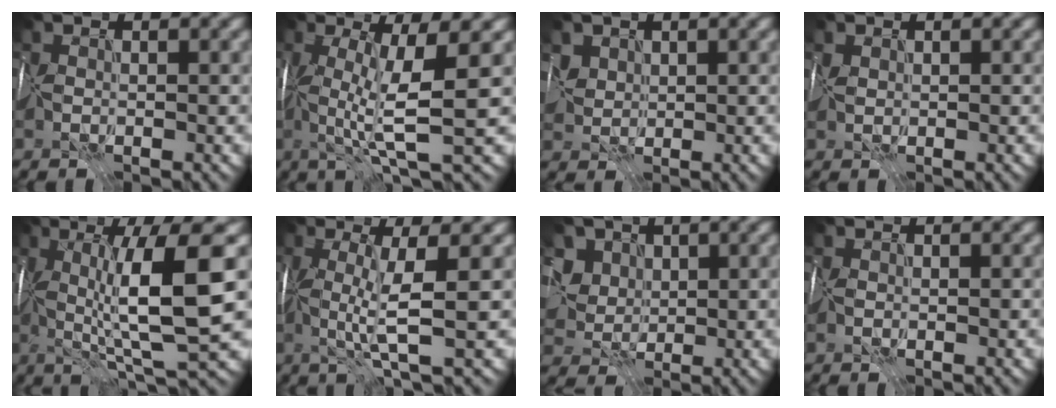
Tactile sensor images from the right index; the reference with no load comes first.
{"total": 4.9, "force": [-0.2, -0.4, 4.8], "torque": [-0.076, -0.008, 0.000]}
{"total": 2.0, "force": [1.5, 1.3, 0.1], "torque": [-0.005, -0.003, 0.045]}
{"total": 0.7, "force": [0.6, 0.0, -0.4], "torque": [0.015, -0.001, 0.011]}
{"total": 9.0, "force": [0.8, 0.2, 9.0], "torque": [-0.129, -0.005, 0.020]}
{"total": 3.2, "force": [-0.2, -0.9, 3.0], "torque": [-0.052, -0.010, -0.004]}
{"total": 5.3, "force": [2.3, 4.3, 2.1], "torque": [-0.033, 0.011, 0.029]}
{"total": 0.0}